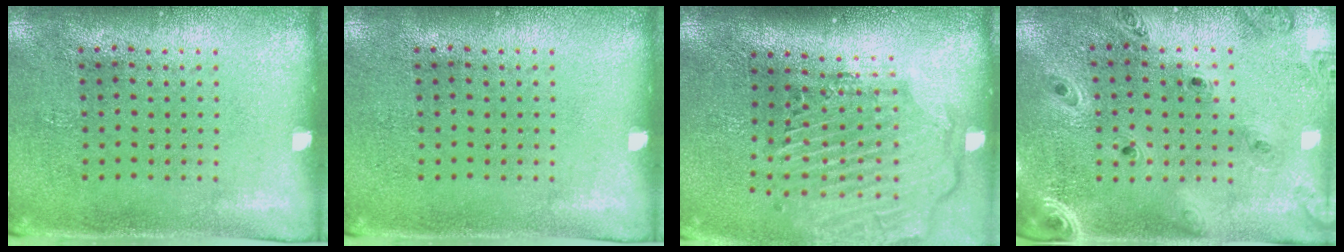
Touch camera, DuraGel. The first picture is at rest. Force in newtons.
{"total": 0.0}
{"total": 2.8, "press": 2.3, "slide": 1.7}
{"total": 1.4, "press": 1.4, "slide": 0.1}